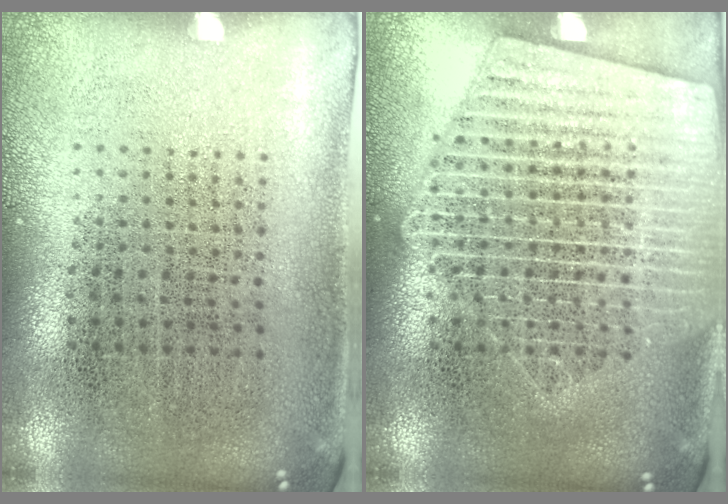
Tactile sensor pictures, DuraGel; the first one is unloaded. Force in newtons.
{"total": 2.7, "press": 2.7, "slide": 0.4}